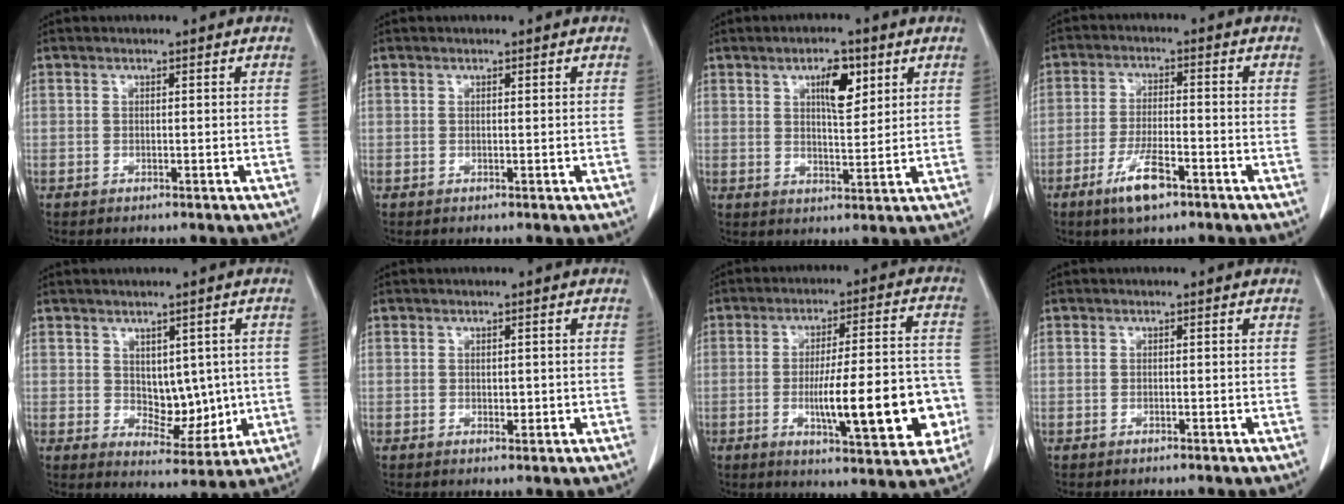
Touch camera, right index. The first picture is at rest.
{"total": 0.0}
{"total": 6.0, "force": [2.8, 2.0, 5.0], "torque": [-0.083, 0.001, 0.046]}
{"total": 6.8, "force": [-4.1, 1.4, 5.3], "torque": [-0.104, -0.008, -0.068]}
{"total": 6.8, "force": [0.5, 4.1, 5.5], "torque": [-0.072, -0.003, 0.028]}
{"total": 1.2, "force": [-0.1, 0.8, 0.9], "torque": [-0.012, 0.000, 0.003]}
{"total": 16.7, "force": [-4.0, 3.3, 15.8], "torque": [-0.226, 0.015, -0.048]}
{"total": 0.0}